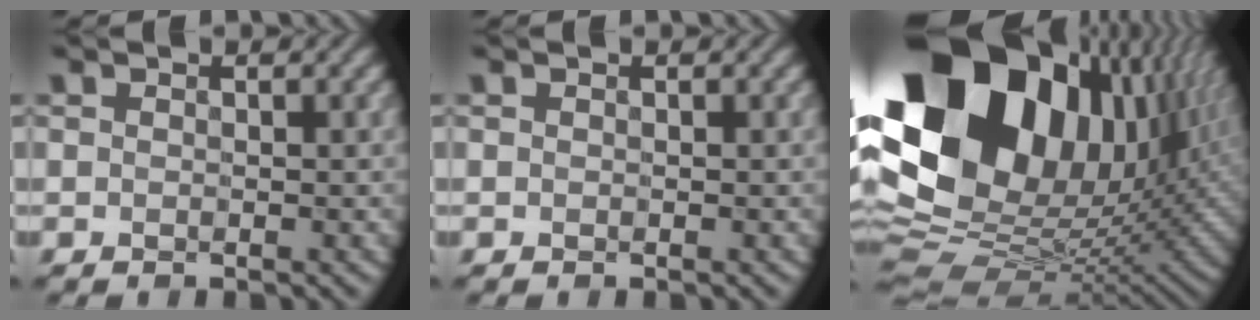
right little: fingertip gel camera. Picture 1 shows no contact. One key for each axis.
{"total": 0.0}
{"total": 20.4, "fx": 5.7, "fy": 13.9, "fz": 13.7, "tx": -0.283, "ty": 0.017, "tz": 0.103}